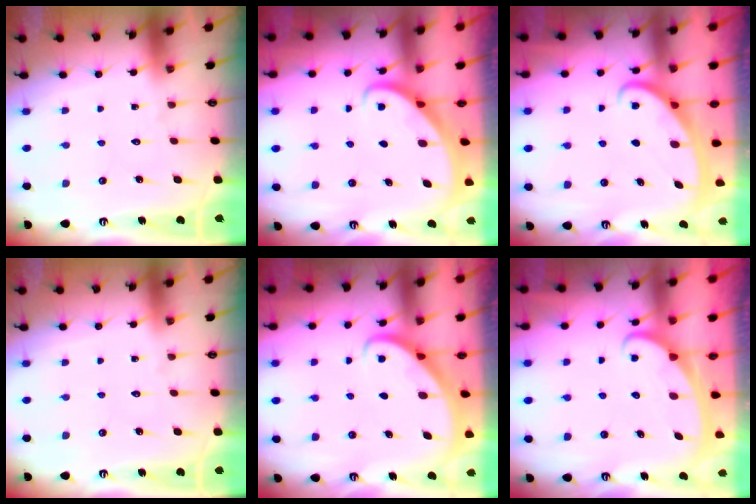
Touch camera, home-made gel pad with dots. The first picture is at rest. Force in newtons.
{"total": 2.7, "press": 2.7, "slide": 0.2}
{"total": 2.5, "press": 2.5, "slide": 0.4}
{"total": 0.0}
{"total": 2.7, "press": 2.7, "slide": 0.2}
{"total": 2.3, "press": 2.3, "slide": 0.3}